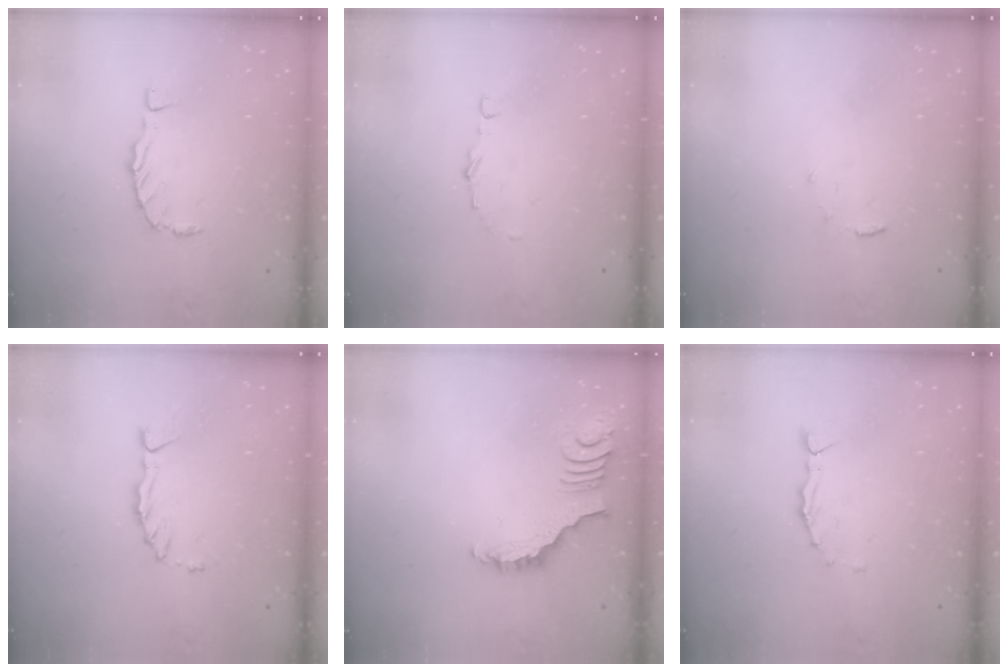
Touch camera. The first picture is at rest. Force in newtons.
{"total": 3.7, "press": 3.7, "slide": 0.3}
{"total": 3.5, "press": 3.5, "slide": 0.3}
{"total": 1.7, "press": 1.6, "slide": 0.4}
{"total": 3.9, "press": 3.8, "slide": 0.7}
{"total": 2.2, "press": 2.2, "slide": 0.2}